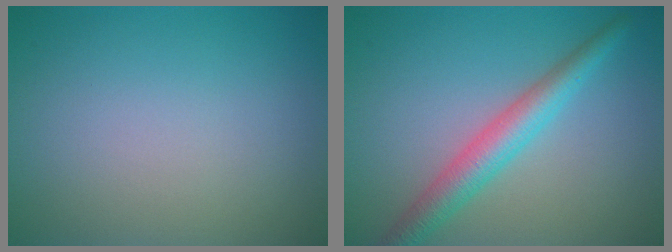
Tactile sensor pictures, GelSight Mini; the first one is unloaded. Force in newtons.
{"total": 4.0, "press": 4.0, "slide": 0.1}